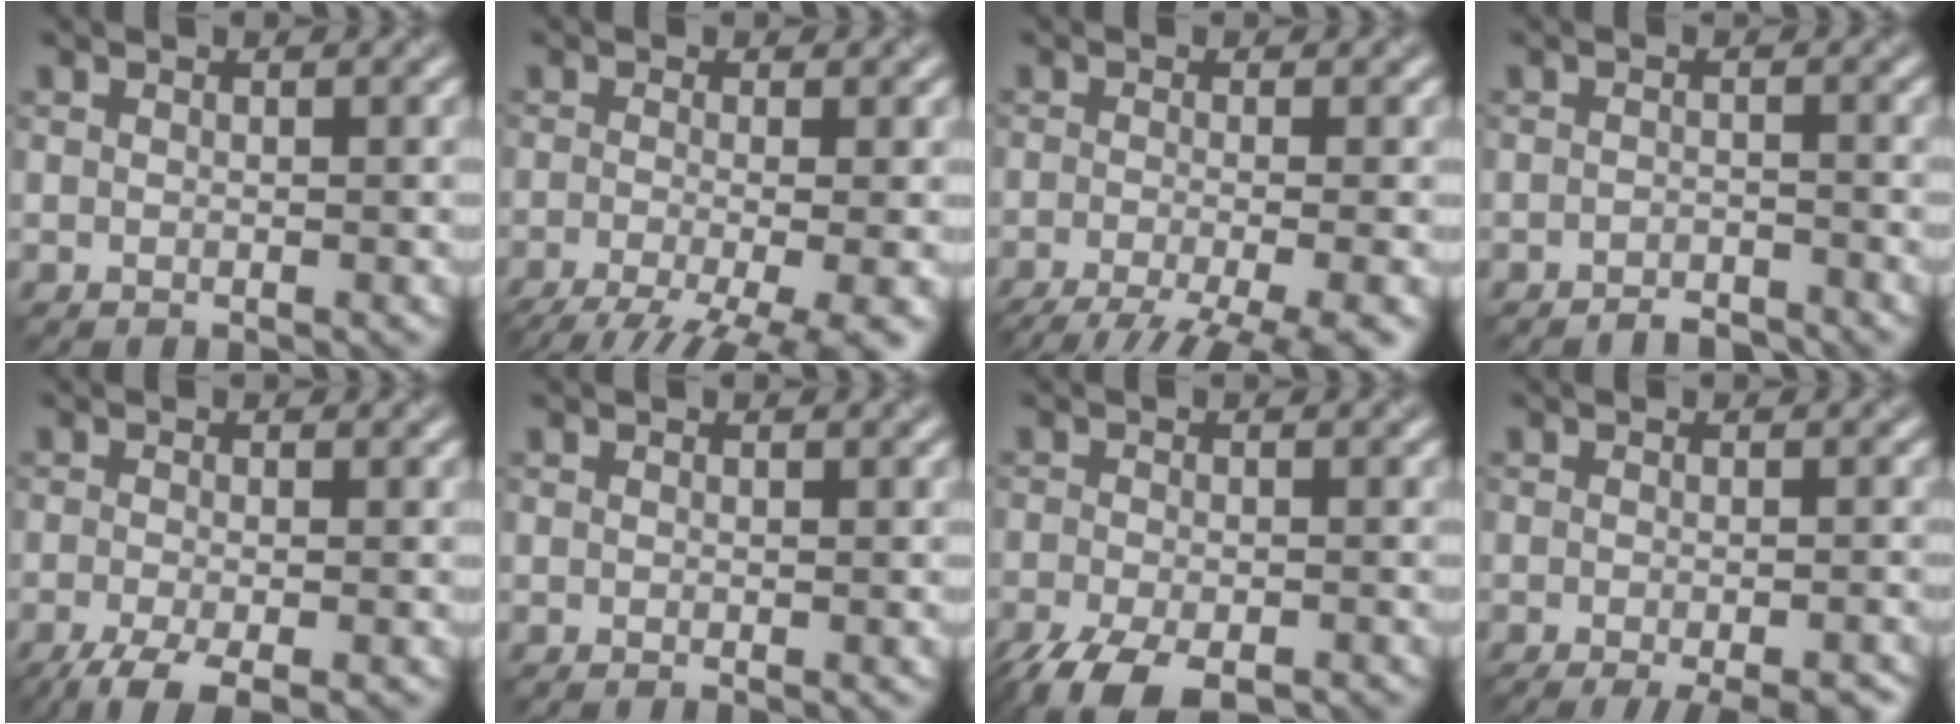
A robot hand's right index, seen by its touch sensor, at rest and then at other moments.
{"total": 9.2, "force": [-5.1, 3.0, 7.0], "torque": [-0.100, -0.029, -0.071]}
{"total": 8.5, "force": [-5.2, 2.4, 6.3], "torque": [-0.083, -0.030, -0.077]}
{"total": 1.8, "force": [-1.7, 0.4, 0.4], "torque": [-0.002, 0.004, -0.029]}
{"total": 4.3, "force": [-2.8, 0.9, 3.1], "torque": [-0.053, -0.009, -0.057]}
{"total": 0.0}
{"total": 7.4, "force": [-5.2, 2.6, 4.6], "torque": [-0.084, -0.030, -0.093]}
{"total": 6.4, "force": [-4.1, 1.9, 4.6], "torque": [-0.045, -0.013, -0.039]}